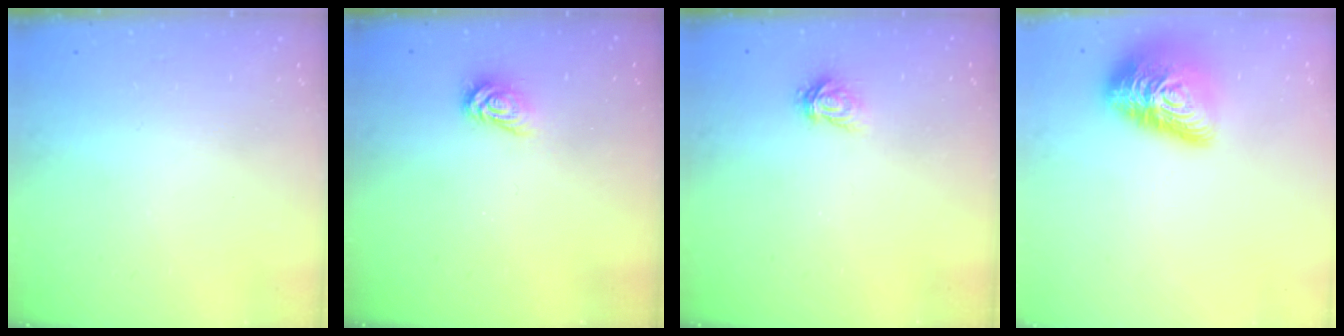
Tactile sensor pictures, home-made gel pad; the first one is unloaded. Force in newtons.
{"total": 4.5, "press": 4.5, "slide": 0.5}
{"total": 3.2, "press": 3.2, "slide": 0.3}
{"total": 19.5, "press": 19.5, "slide": 1.0}